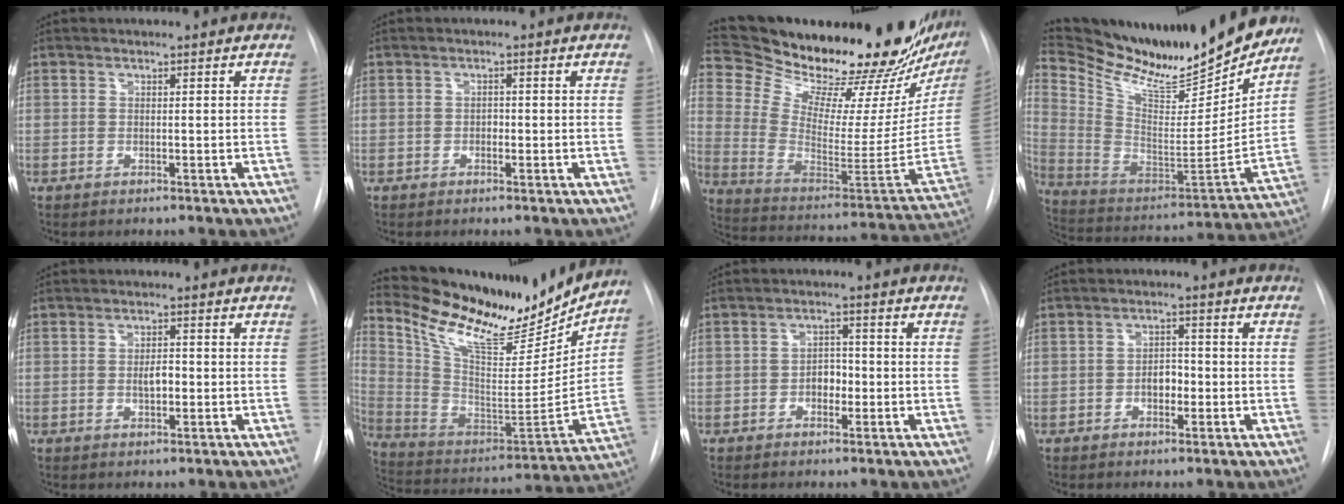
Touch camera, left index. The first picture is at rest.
{"total": 1.0, "force": [-0.3, 0.7, 0.6], "torque": [-0.006, 0.001, -0.008]}
{"total": 31.2, "force": [26.5, 4.5, 15.8], "torque": [-0.256, -0.099, 0.371]}
{"total": 25.0, "force": [22.7, 4.9, 9.5], "torque": [-0.169, -0.060, 0.352]}
{"total": 2.6, "force": [-0.5, 1.2, 2.3], "torque": [-0.038, 0.001, -0.006]}
{"total": 22.1, "force": [19.0, 5.9, 9.6], "torque": [-0.178, -0.028, 0.307]}
{"total": 3.1, "force": [-1.0, 2.0, 2.1], "torque": [-0.027, 0.006, -0.019]}
{"total": 3.1, "force": [-1.0, 1.9, 2.2], "torque": [-0.031, 0.006, -0.017]}